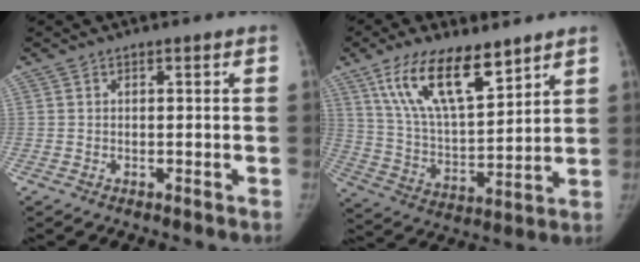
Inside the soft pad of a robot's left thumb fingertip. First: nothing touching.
{"total": 16.6, "force": [10.4, 6.2, 11.4], "torque": [-0.178, -0.046, 0.203]}